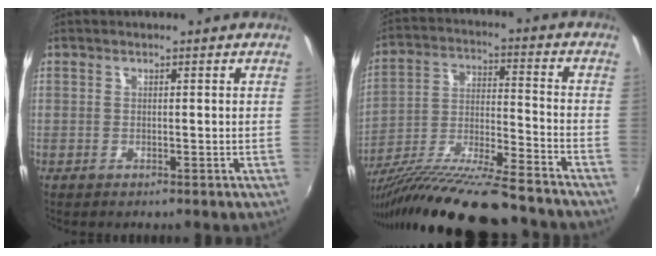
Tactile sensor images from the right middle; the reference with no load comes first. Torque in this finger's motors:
{"motor_torque": [0.99, -1.15, 0.55, 0.21]}